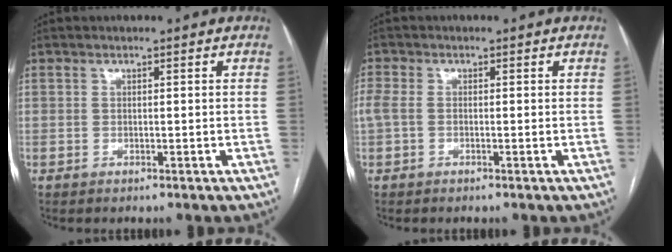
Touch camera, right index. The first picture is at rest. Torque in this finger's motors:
{"motor_torque": [0.53, 0.24, 0.15, 0.06]}